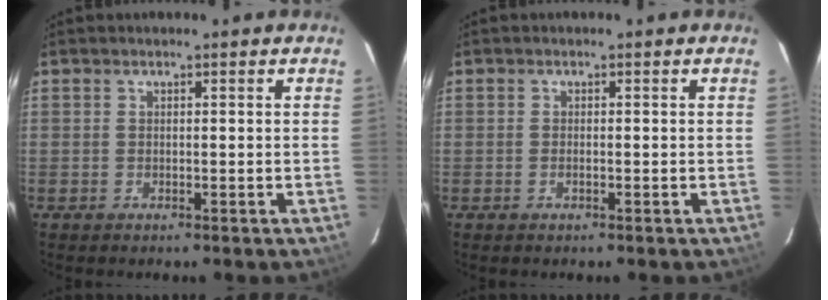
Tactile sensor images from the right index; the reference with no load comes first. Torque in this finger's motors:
{"motor_torque": [-0.13, 0.30, -0.10, 0.00]}